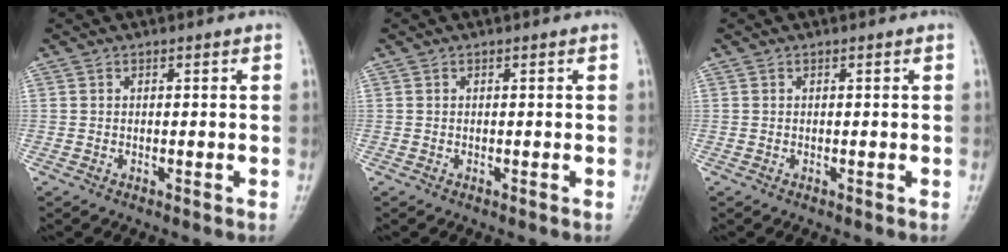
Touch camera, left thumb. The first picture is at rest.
{"total": 0.0}
{"total": 0.0}